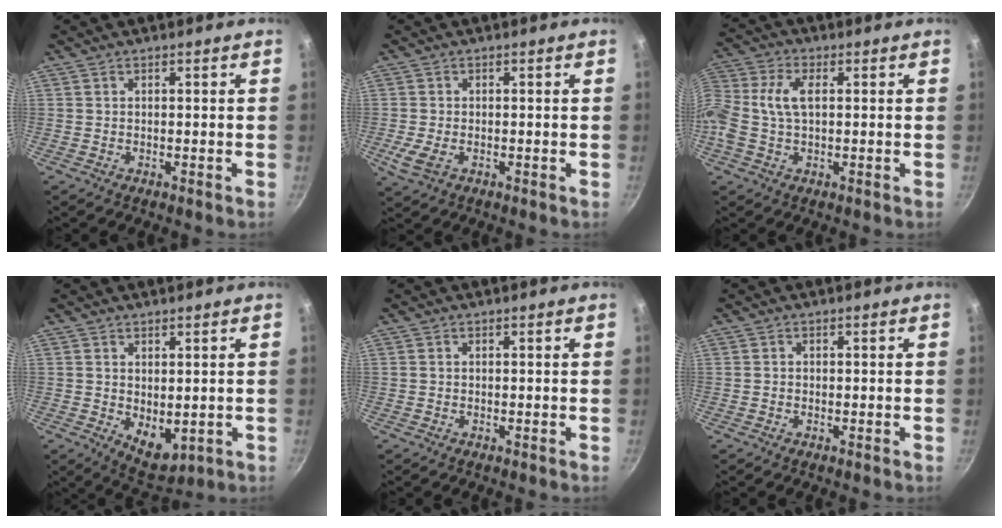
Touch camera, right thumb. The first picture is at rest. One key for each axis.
{"total": 3.9, "fx": -1.1, "fy": 2.4, "fz": 2.9, "tx": -0.060, "ty": -0.006, "tz": -0.020}
{"total": 9.0, "fx": 0.7, "fy": 5.4, "fz": 7.2, "tx": -0.156, "ty": 0.019, "tz": 0.000}
{"total": 6.1, "fx": 0.3, "fy": 3.9, "fz": 4.8, "tx": -0.052, "ty": -0.017, "tz": 0.022}
{"total": 0.0}
{"total": 0.5, "fx": -0.1, "fy": 0.5, "fz": 0.1, "tx": 0.000, "ty": 0.002, "tz": -0.004}